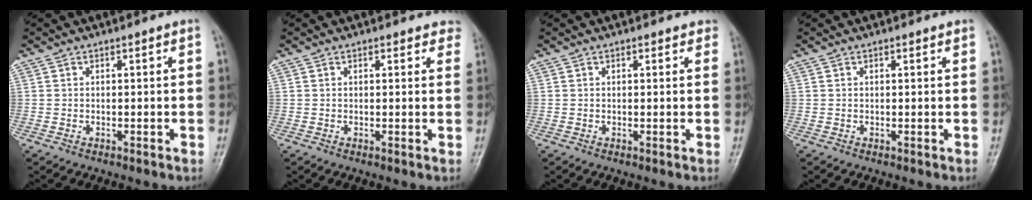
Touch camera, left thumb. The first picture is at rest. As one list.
[{"total": 3.4, "force": [3.0, 1.4, 0.6], "torque": [0.026, -0.010, 0.017]}, {"total": 1.8, "force": [1.5, 0.8, 0.5], "torque": [0.012, -0.002, 0.009]}, {"total": 0.8, "force": [0.7, 0.2, 0.3], "torque": [-0.005, -0.002, 0.008]}]